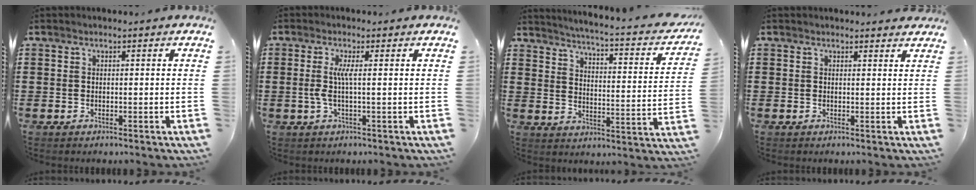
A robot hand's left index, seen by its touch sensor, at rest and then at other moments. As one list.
[{"total": 3.6, "force": [0.0, 0.0, 3.6], "torque": [-0.085, -0.011, -0.006]}, {"total": 2.9, "force": [2.4, -0.6, 1.4], "torque": [-0.046, -0.031, 0.027]}, {"total": 1.1, "force": [1.0, 0.4, 0.0], "torque": [0.005, -0.001, 0.018]}]